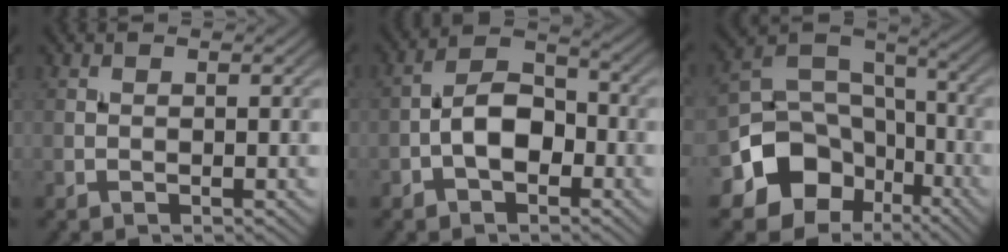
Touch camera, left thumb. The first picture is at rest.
{"total": 5.8, "force": [-2.0, 3.5, 4.2], "torque": [-0.070, 0.014, -0.043]}
{"total": 13.0, "force": [-5.8, 9.8, 6.1], "torque": [-0.151, -0.030, -0.107]}